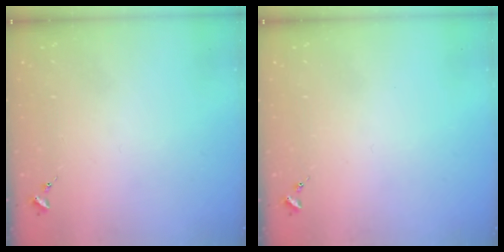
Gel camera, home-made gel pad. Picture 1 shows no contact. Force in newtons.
{"total": 0.0}